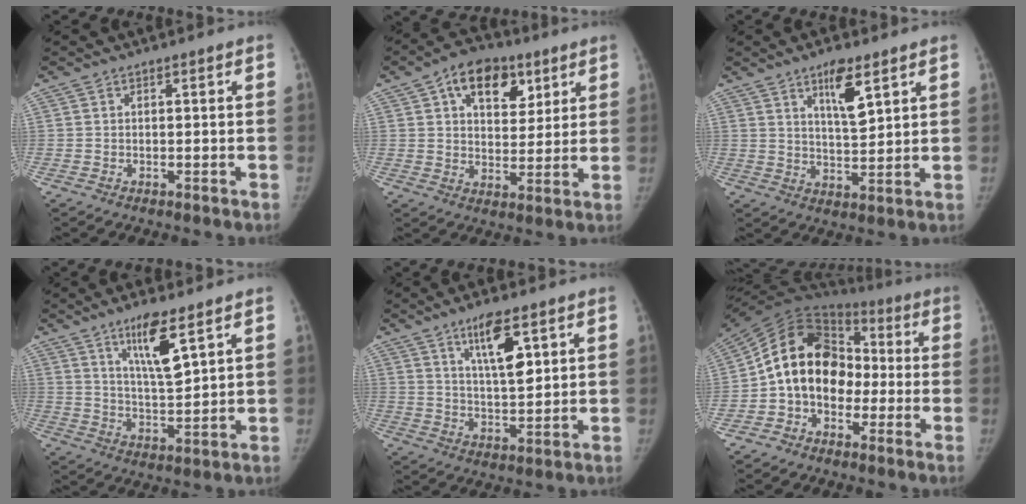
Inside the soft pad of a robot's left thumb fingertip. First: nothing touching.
{"total": 13.2, "force": [6.2, 8.3, 8.2], "torque": [-0.083, -0.013, 0.096]}
{"total": 7.6, "force": [4.3, 2.3, 5.8], "torque": [-0.087, -0.028, 0.075]}
{"total": 9.5, "force": [5.4, 2.0, 7.6], "torque": [-0.130, -0.039, 0.103]}
{"total": 9.3, "force": [4.5, 3.3, 7.4], "torque": [-0.109, -0.027, 0.081]}
{"total": 16.1, "force": [-2.2, 12.4, 10.1], "torque": [-0.149, 0.052, -0.051]}